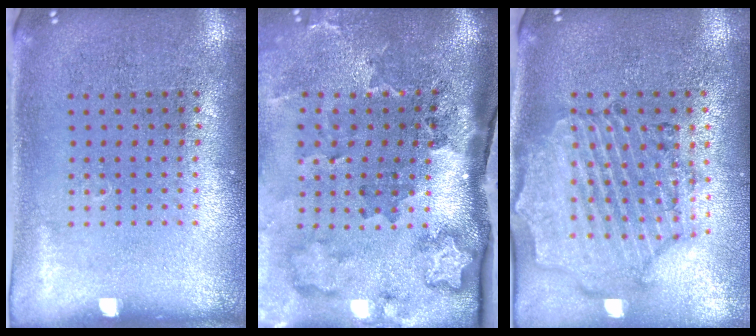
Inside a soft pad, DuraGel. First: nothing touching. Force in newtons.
{"total": 3.8, "press": 2.4, "slide": 3.0}
{"total": 1.5, "press": 1.5, "slide": 0.3}